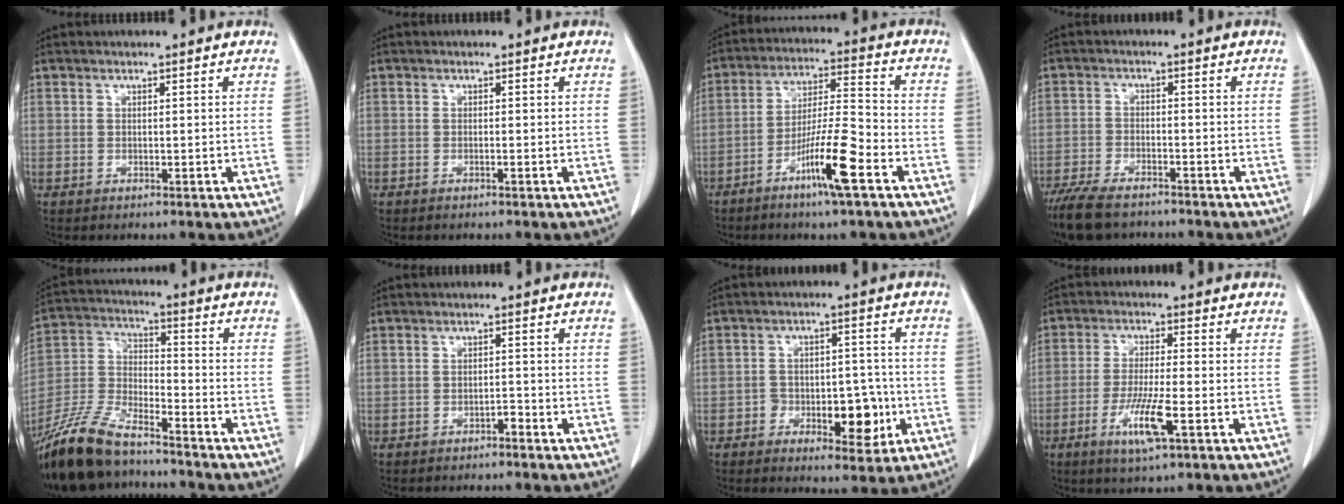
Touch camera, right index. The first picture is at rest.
{"total": 0.0}
{"total": 10.6, "force": [-5.4, 0.1, 9.1], "torque": [-0.166, -0.005, -0.100]}
{"total": 9.7, "force": [-7.9, 3.1, 4.7], "torque": [-0.083, -0.017, -0.132]}
{"total": 15.7, "force": [-12.6, 4.2, 8.3], "torque": [-0.179, -0.012, -0.240]}
{"total": 1.2, "force": [-1.0, 0.3, 0.6], "torque": [-0.008, 0.002, -0.015]}
{"total": 8.5, "force": [-2.8, 4.3, 6.7], "torque": [-0.084, 0.020, -0.034]}
{"total": 7.6, "force": [-3.1, 0.4, 6.9], "torque": [-0.135, -0.016, -0.055]}